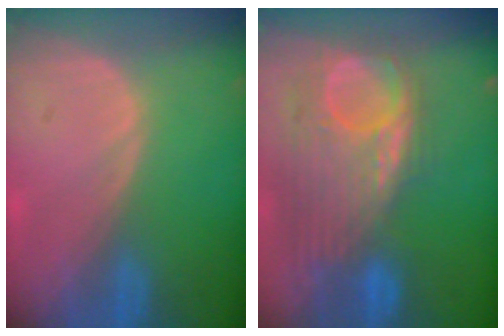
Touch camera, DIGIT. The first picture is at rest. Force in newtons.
{"total": 12.0, "press": 10.4, "slide": 5.9}